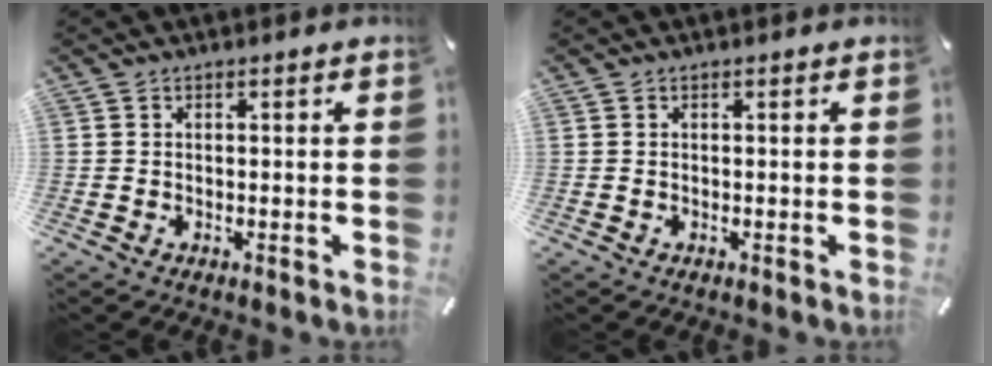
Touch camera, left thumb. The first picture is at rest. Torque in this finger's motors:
{"motor_torque": [-0.16, -0.16, -0.04, 0.01, 0.00]}